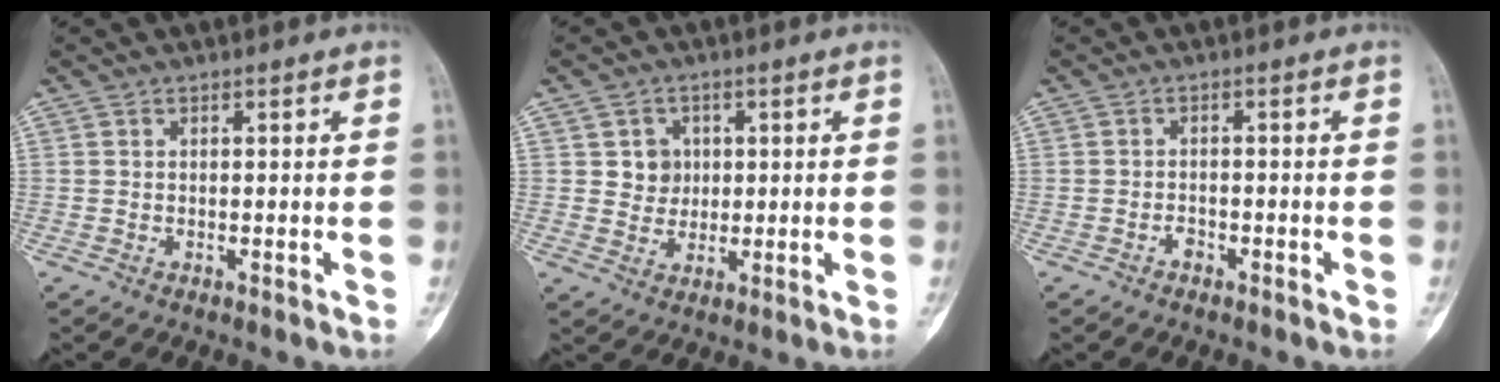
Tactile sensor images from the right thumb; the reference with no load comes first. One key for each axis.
{"total": 4.5, "fx": 1.0, "fy": 4.2, "fz": 1.4, "tx": 0.003, "ty": 0.000, "tz": 0.016}
{"total": 1.3, "fx": -0.9, "fy": 0.8, "fz": 0.5, "tx": -0.005, "ty": 0.006, "tz": -0.017}